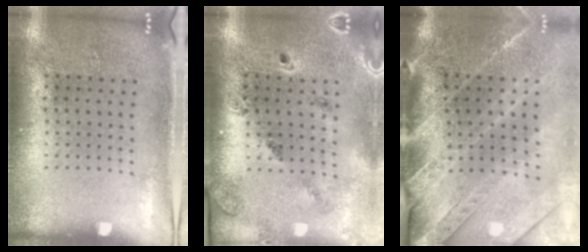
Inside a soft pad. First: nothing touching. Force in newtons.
{"total": 1.4, "press": 1.3, "slide": 0.2}
{"total": 3.7, "press": 3.0, "slide": 2.1}